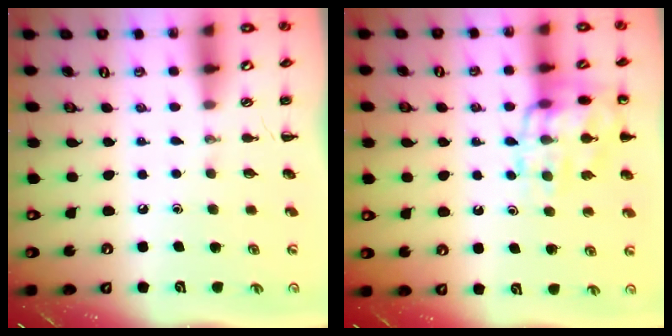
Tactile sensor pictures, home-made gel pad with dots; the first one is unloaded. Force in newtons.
{"total": 13.8, "press": 13.7, "slide": 1.5}